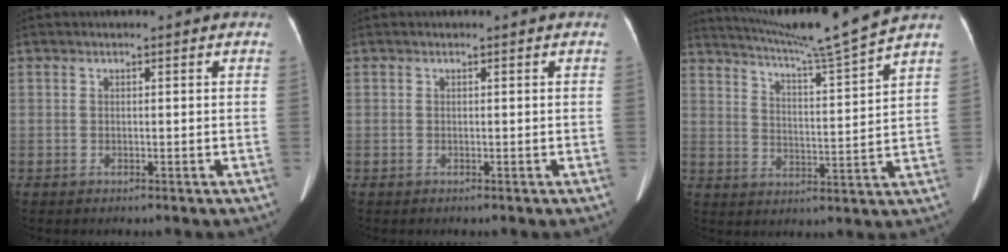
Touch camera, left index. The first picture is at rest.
{"total": 0.0}
{"total": 12.9, "force": [11.7, -3.3, 4.4], "torque": [-0.084, -0.039, 0.183]}